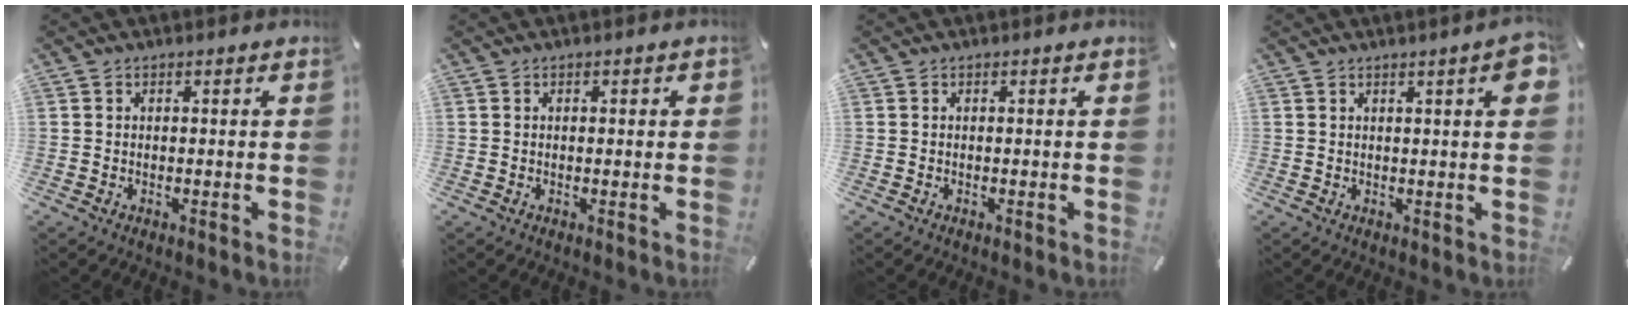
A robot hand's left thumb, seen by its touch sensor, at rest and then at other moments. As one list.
[{"total": 0.6, "force": [0.0, 0.4, 0.4], "torque": [-0.009, 0.002, -0.002]}, {"total": 0.0}, {"total": 4.7, "force": [1.6, 0.7, 4.3], "torque": [-0.066, -0.002, 0.023]}]